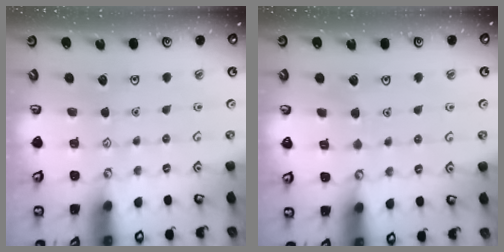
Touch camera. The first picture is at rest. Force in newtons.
{"total": 3.0, "press": 3.0, "slide": 0.2}